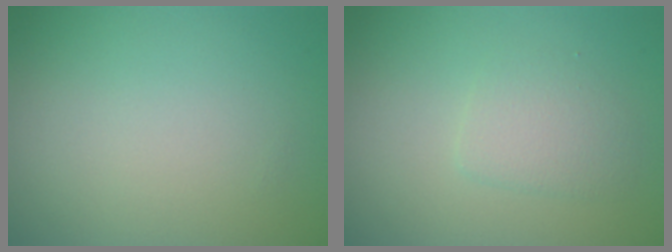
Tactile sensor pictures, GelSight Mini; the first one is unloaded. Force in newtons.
{"total": 1.9, "press": 1.9, "slide": 0.1}